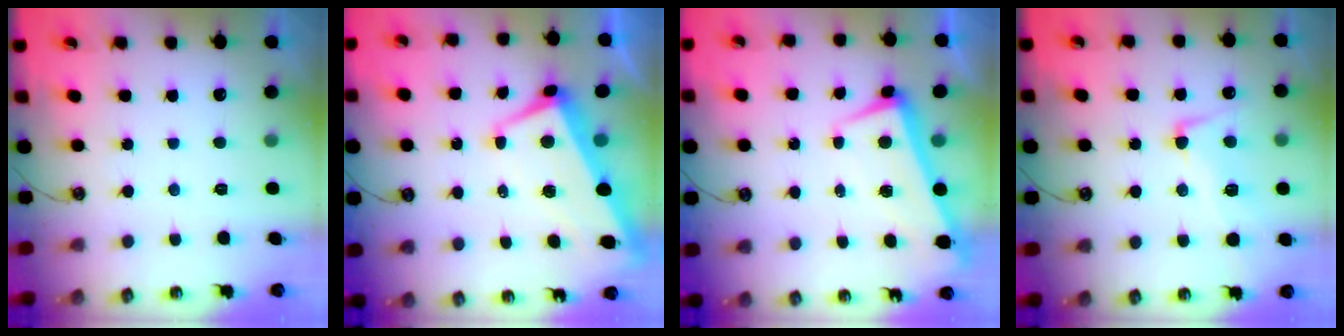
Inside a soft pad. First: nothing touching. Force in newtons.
{"total": 1.7, "press": 1.0, "slide": 1.3}
{"total": 2.0, "press": 1.8, "slide": 0.9}
{"total": 4.4, "press": 4.2, "slide": 1.3}